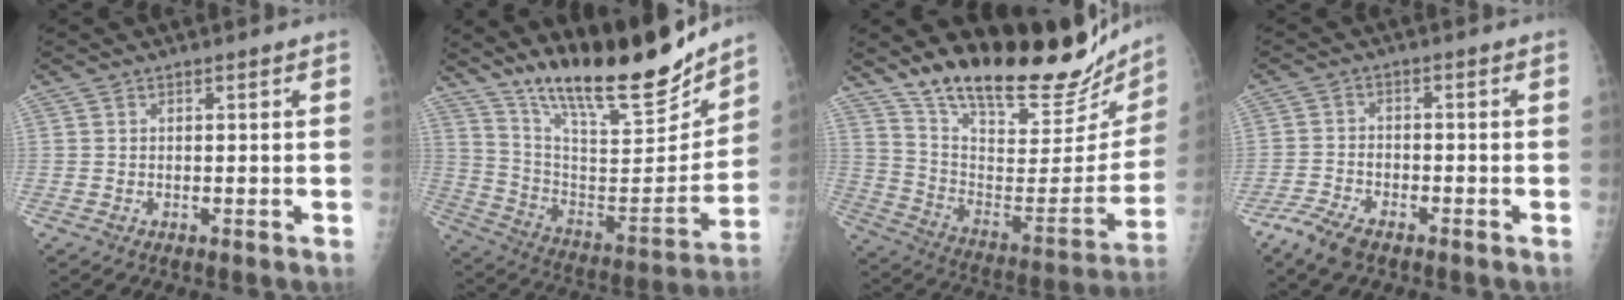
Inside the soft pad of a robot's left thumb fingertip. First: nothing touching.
{"total": 23.0, "force": [18.8, 4.9, 12.4], "torque": [-0.164, -0.107, 0.318]}
{"total": 28.8, "force": [24.3, 8.2, 12.9], "torque": [-0.175, -0.137, 0.360]}
{"total": 5.7, "force": [-4.2, 2.3, 3.0], "torque": [-0.073, 0.009, -0.082]}